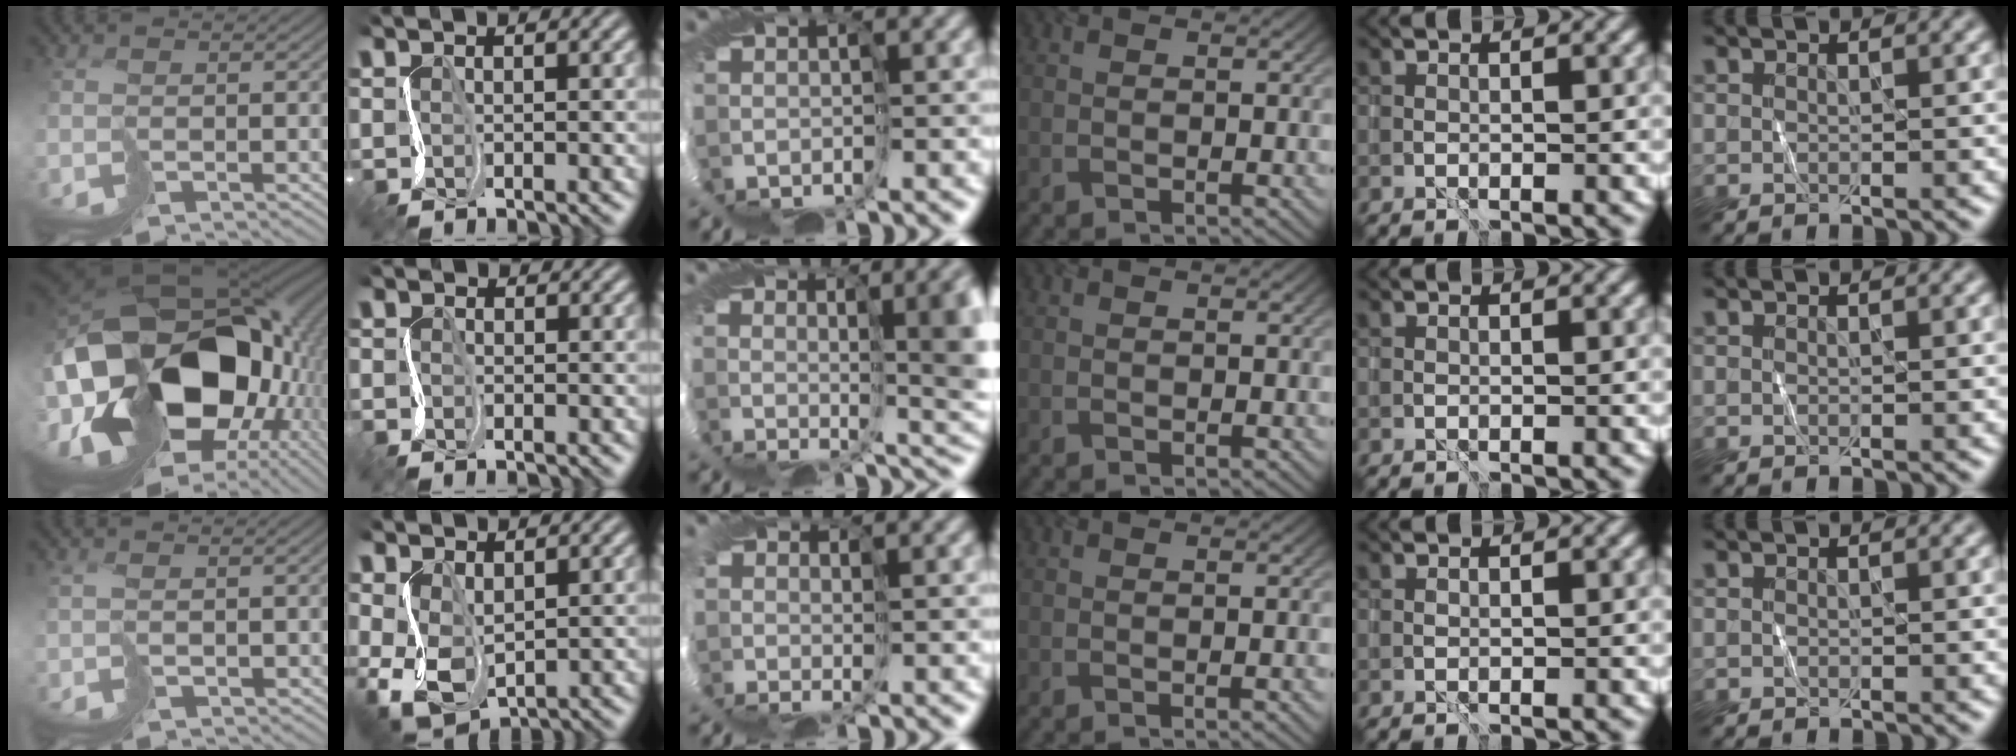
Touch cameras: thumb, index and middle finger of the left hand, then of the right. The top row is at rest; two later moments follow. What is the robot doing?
{"motion": "cut", "object": "paper bag"}